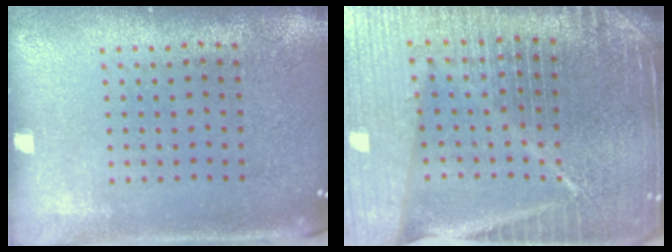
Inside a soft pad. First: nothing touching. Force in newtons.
{"total": 7.1, "press": 6.0, "slide": 3.7}